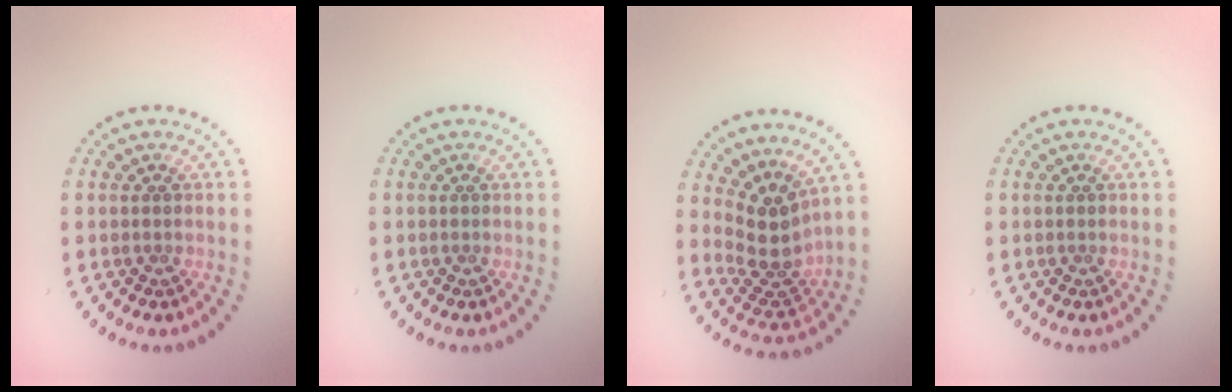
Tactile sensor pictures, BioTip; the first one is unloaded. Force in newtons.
{"total": 0.0}
{"total": 3.8, "press": 2.7, "slide": 2.6}
{"total": 0.0}